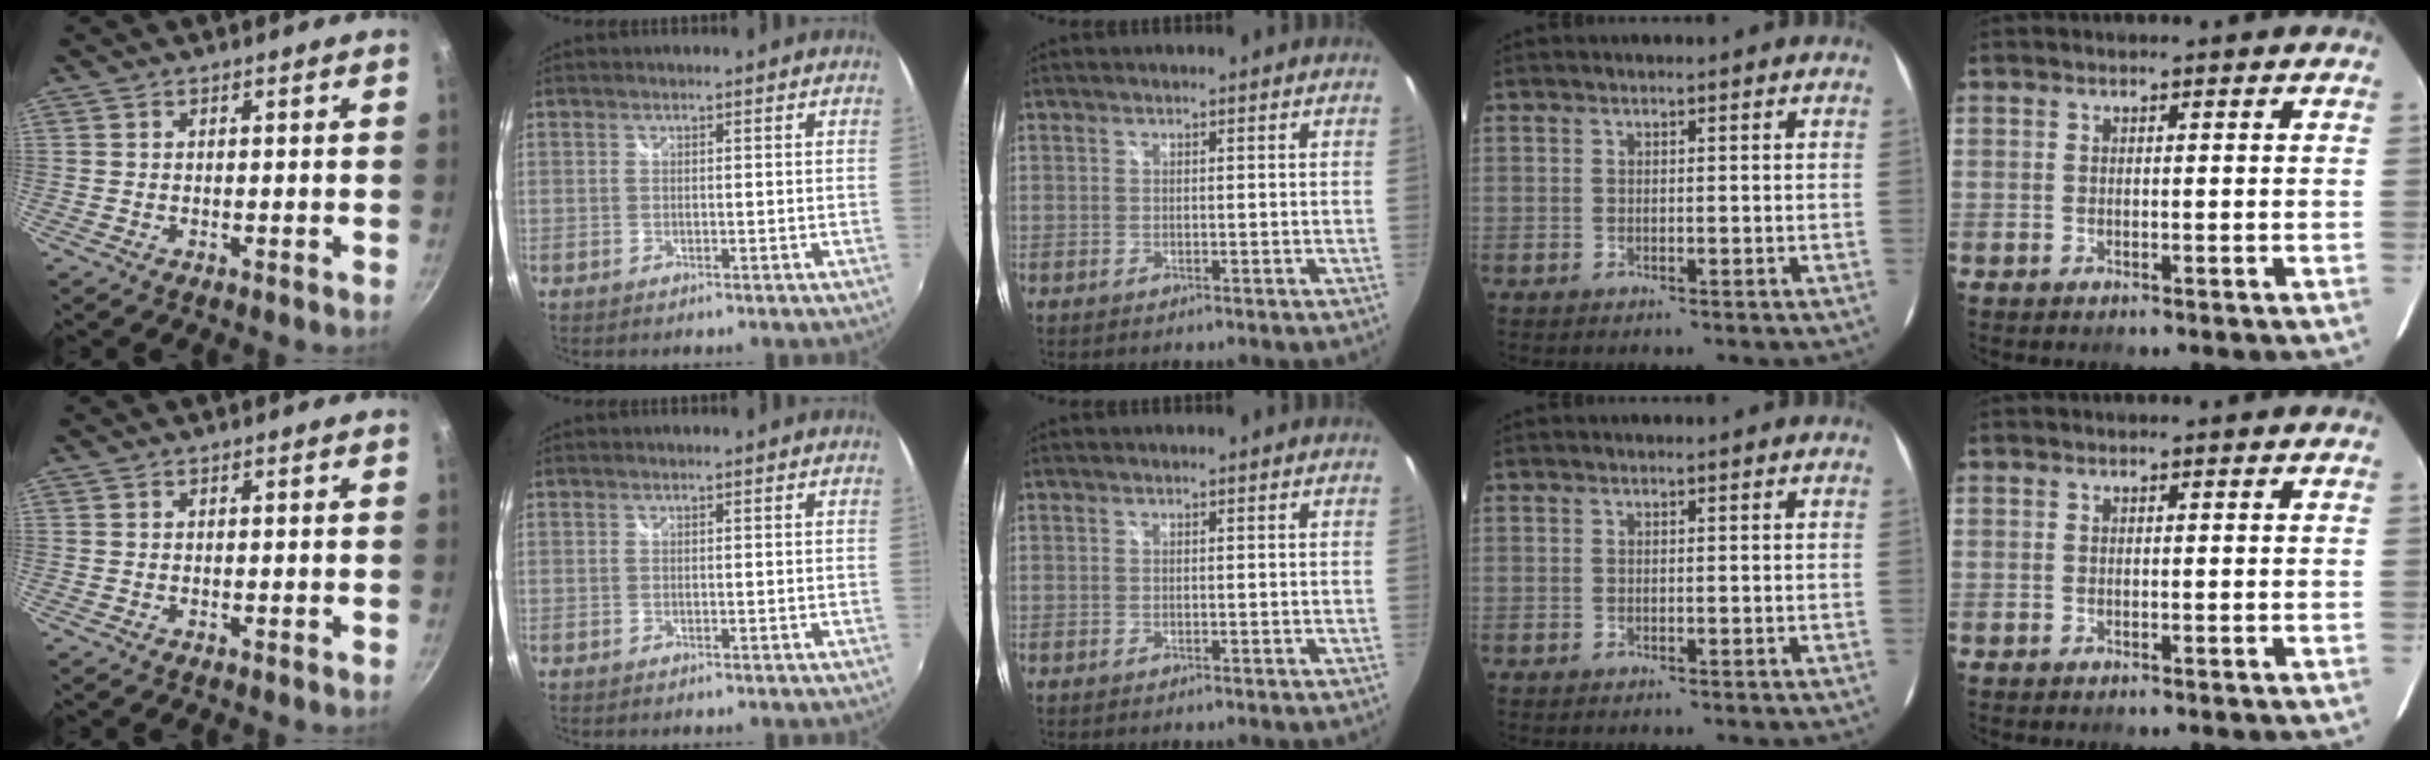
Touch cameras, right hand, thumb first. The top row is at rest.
{}